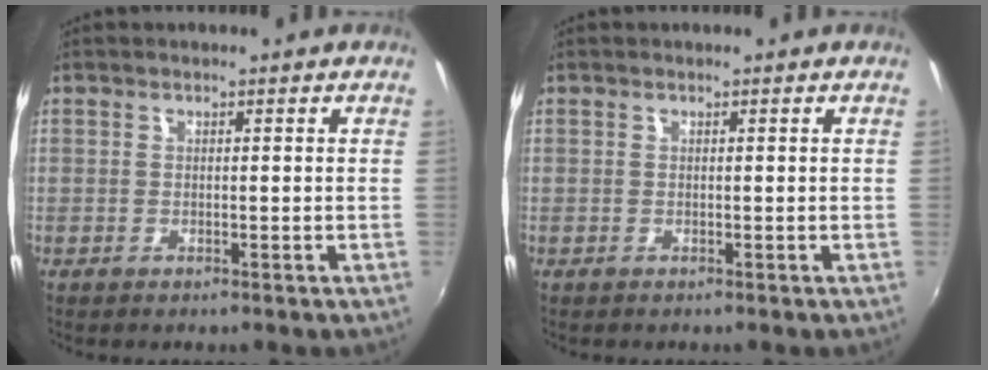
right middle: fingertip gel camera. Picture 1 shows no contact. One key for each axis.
{"total": 0.0}